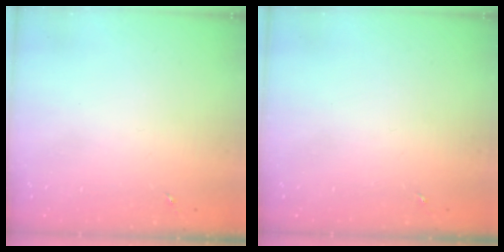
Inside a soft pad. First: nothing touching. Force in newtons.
{"total": 0.0}